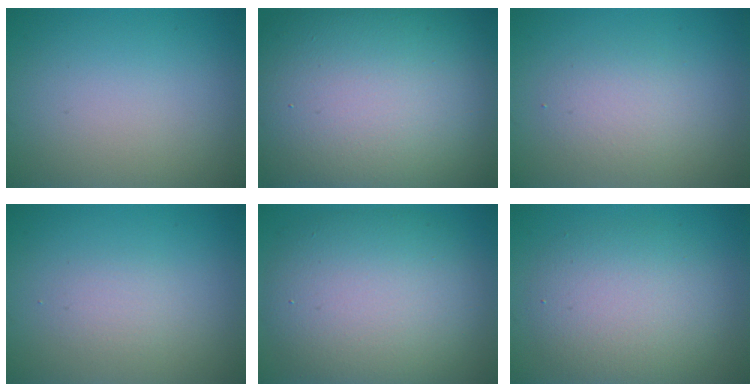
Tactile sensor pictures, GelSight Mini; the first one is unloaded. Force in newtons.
{"total": 19.3, "press": 19.3, "slide": 0.6}
{"total": 2.4, "press": 2.4, "slide": 0.2}
{"total": 1.3, "press": 1.3, "slide": 0.1}
{"total": 9.6, "press": 9.6, "slide": 0.4}
{"total": 5.3, "press": 5.3, "slide": 0.5}